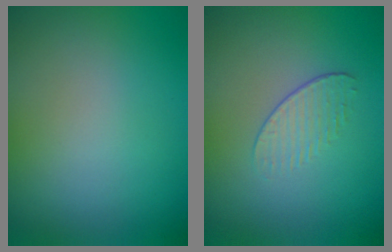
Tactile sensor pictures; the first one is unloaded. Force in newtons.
{"total": 1.2, "press": 0.6, "slide": 1.0}